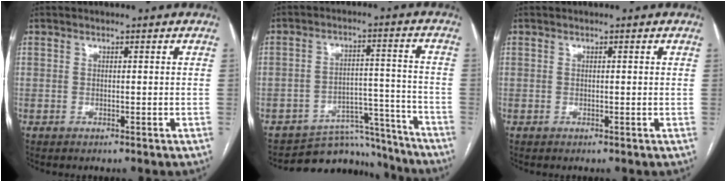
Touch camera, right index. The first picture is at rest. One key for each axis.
{"total": 11.1, "fx": -10.6, "fy": 3.4, "fz": -0.3, "tx": 0.024, "ty": 0.052, "tz": -0.151}
{"total": 0.0}